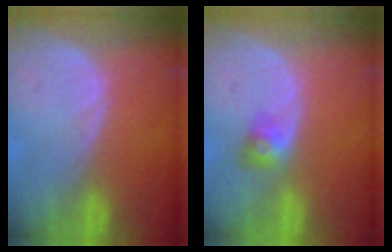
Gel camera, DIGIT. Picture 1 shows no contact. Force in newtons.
{"total": 3.2, "press": 2.8, "slide": 1.4}